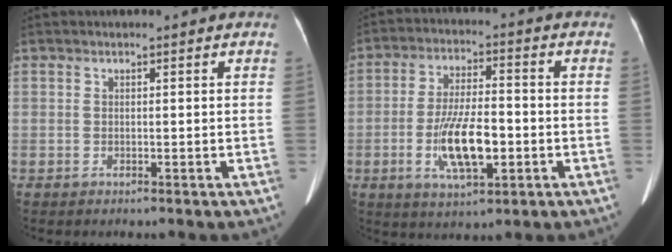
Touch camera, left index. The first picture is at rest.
{"total": 10.3, "force": [-2.9, 3.3, 9.4], "torque": [-0.182, -0.005, -0.049]}